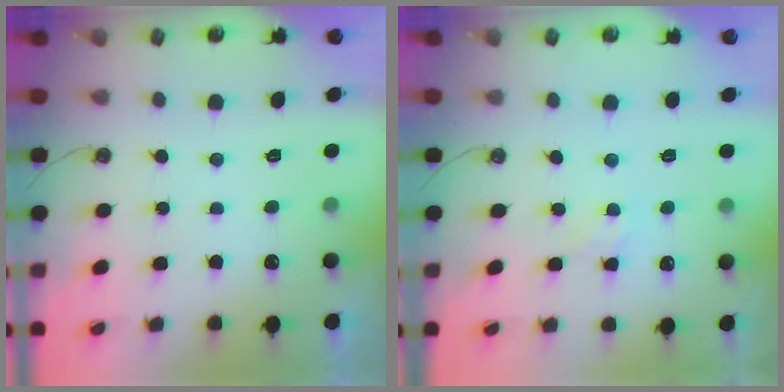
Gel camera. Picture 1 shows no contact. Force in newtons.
{"total": 1.6, "press": 1.6, "slide": 0.3}